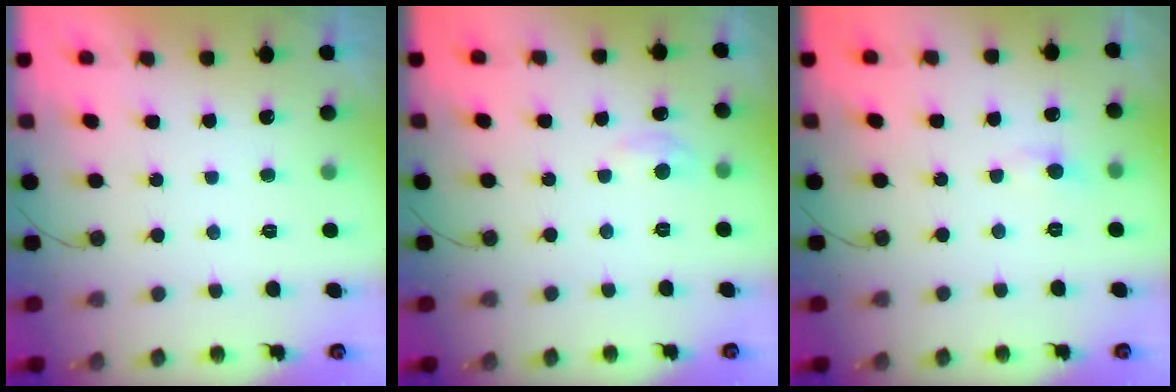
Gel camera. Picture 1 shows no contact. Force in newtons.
{"total": 3.1, "press": 3.0, "slide": 0.4}
{"total": 4.0, "press": 4.0, "slide": 0.5}